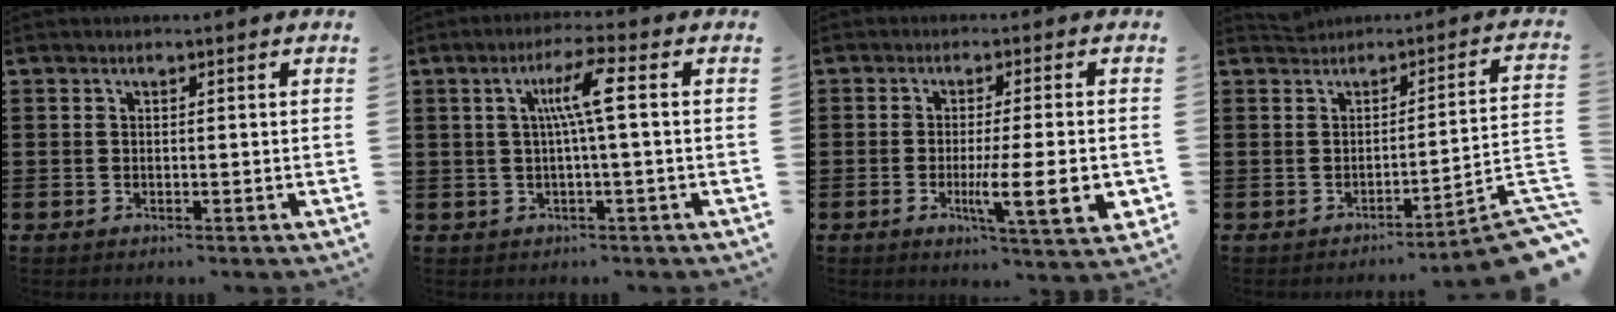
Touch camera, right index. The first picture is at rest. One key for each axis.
{"total": 6.0, "fx": 0.7, "fy": -0.1, "fz": 5.9, "tx": -0.114, "ty": 0.001, "tz": 0.004}
{"total": 9.9, "fx": -2.0, "fy": 1.4, "fz": 9.6, "tx": -0.153, "ty": -0.015, "tz": -0.030}
{"total": 4.9, "fx": -2.7, "fy": -0.1, "fz": 4.1, "tx": -0.064, "ty": -0.023, "tz": -0.052}